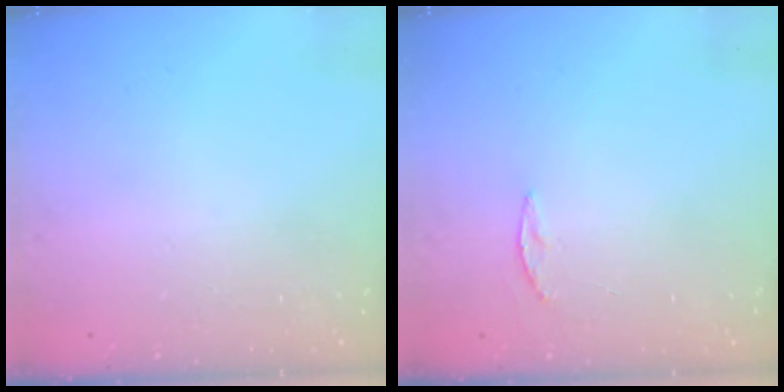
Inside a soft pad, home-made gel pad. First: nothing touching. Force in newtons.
{"total": 3.3, "press": 3.3, "slide": 0.4}